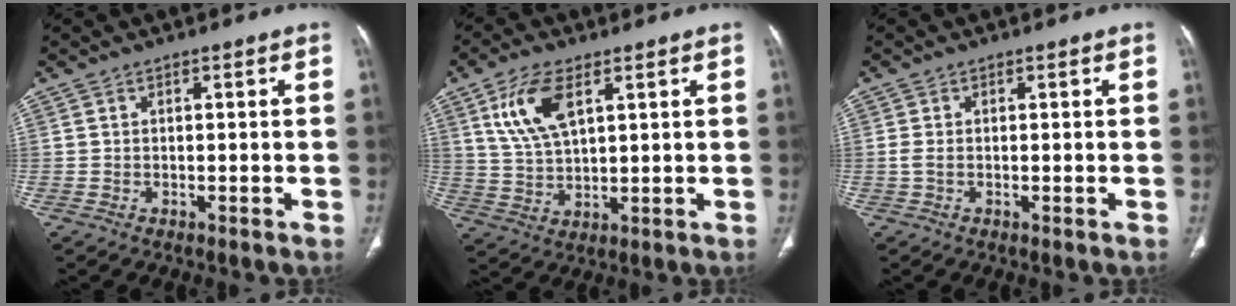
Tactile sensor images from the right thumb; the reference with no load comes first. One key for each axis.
{"total": 9.7, "fx": 4.3, "fy": 4.6, "fz": 7.4, "tx": -0.146, "ty": -0.011, "tz": 0.090}
{"total": 1.4, "fx": -0.2, "fy": 0.5, "fz": 1.3, "tx": -0.036, "ty": -0.005, "tz": -0.005}